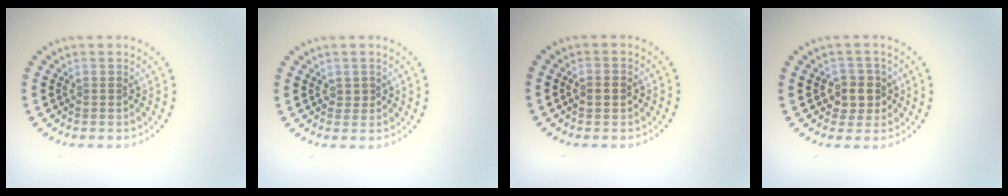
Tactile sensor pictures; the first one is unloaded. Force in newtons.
{"total": 0.5, "press": 0.5, "slide": 0.2}
{"total": 2.0, "press": 2.0, "slide": 0.1}
{"total": 2.5, "press": 2.3, "slide": 0.9}